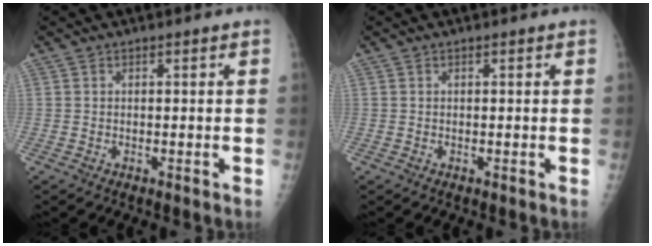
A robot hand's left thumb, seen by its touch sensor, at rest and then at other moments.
{"total": 0.0}